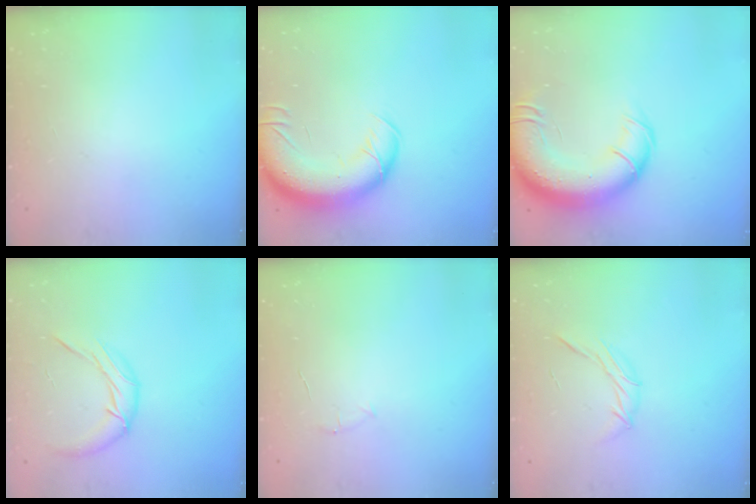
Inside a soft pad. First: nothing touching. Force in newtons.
{"total": 17.9, "press": 17.4, "slide": 4.1}
{"total": 22.6, "press": 22.0, "slide": 5.3}
{"total": 11.3, "press": 11.2, "slide": 1.5}
{"total": 3.6, "press": 3.4, "slide": 1.0}
{"total": 6.4, "press": 6.2, "slide": 1.4}